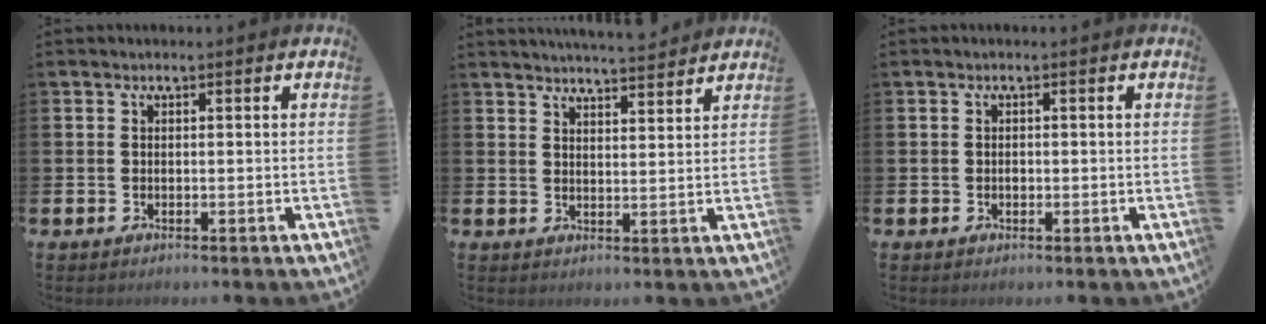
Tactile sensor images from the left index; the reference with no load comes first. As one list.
[{"total": 4.4, "force": [4.4, -0.2, 0.1], "torque": [-0.009, -0.027, 0.078]}, {"total": 0.6, "force": [-0.1, 0.5, 0.3], "torque": [-0.005, 0.002, -0.004]}]